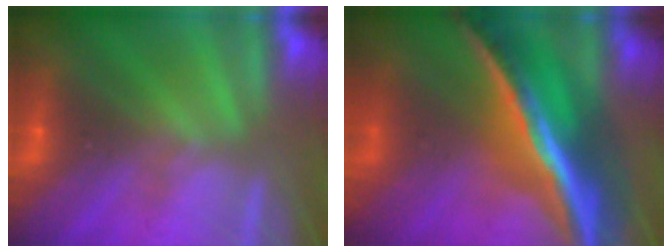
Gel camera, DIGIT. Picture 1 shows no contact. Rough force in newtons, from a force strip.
{"total": 6.3}